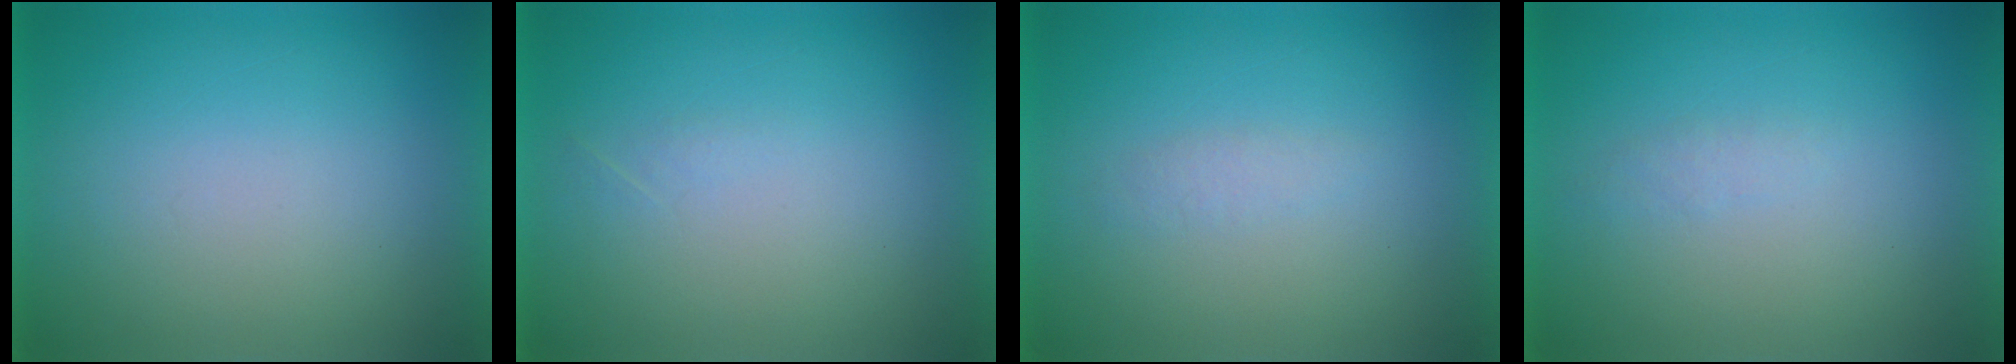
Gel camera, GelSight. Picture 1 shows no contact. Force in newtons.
{"total": 1.0}
{"total": 1.3}
{"total": 1.2}